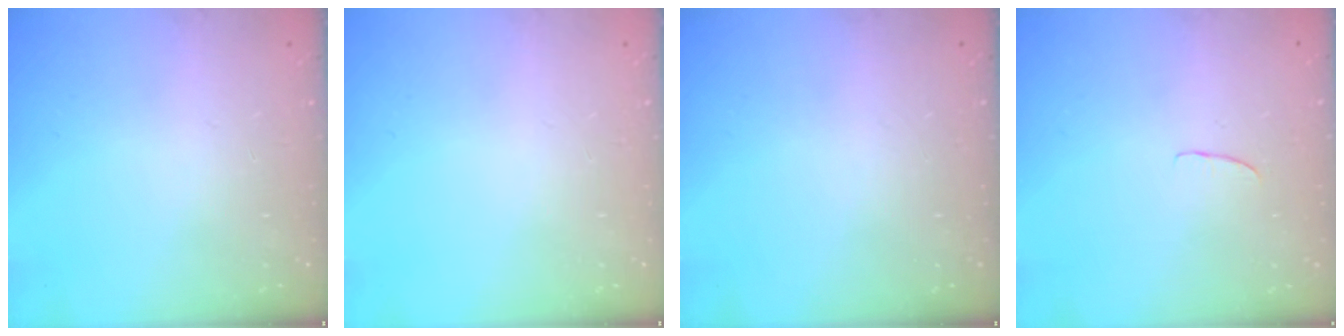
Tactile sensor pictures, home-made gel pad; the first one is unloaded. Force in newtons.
{"total": 0.0}
{"total": 0.0}
{"total": 3.7, "press": 3.7, "slide": 0.3}